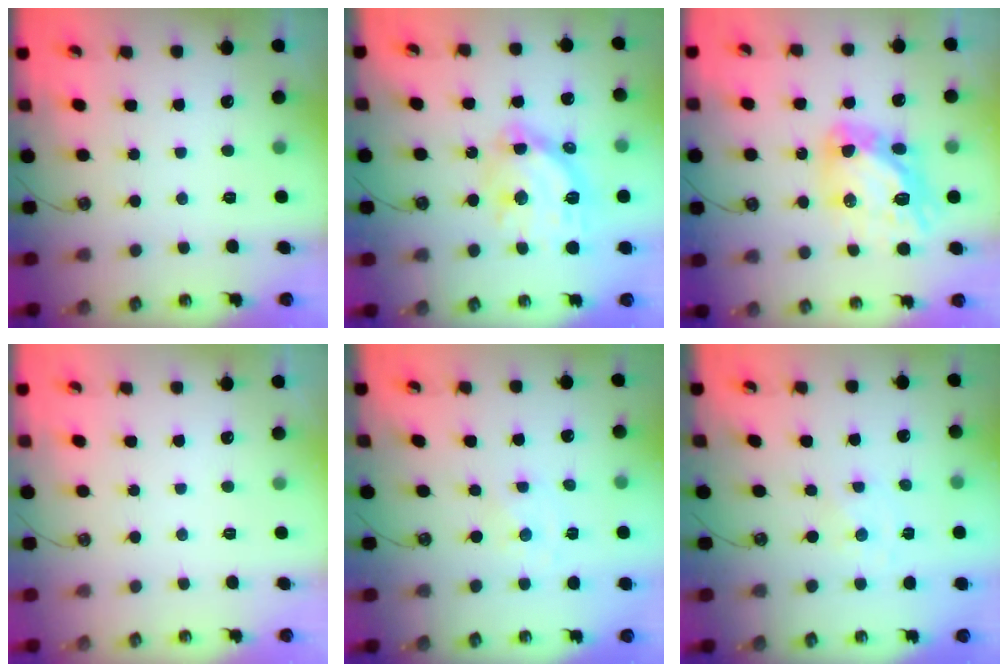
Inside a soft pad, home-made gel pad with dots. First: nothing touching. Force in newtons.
{"total": 14.8, "press": 14.7, "slide": 1.5}
{"total": 15.2, "press": 15.1, "slide": 1.6}
{"total": 0.0}
{"total": 0.0}
{"total": 0.0}